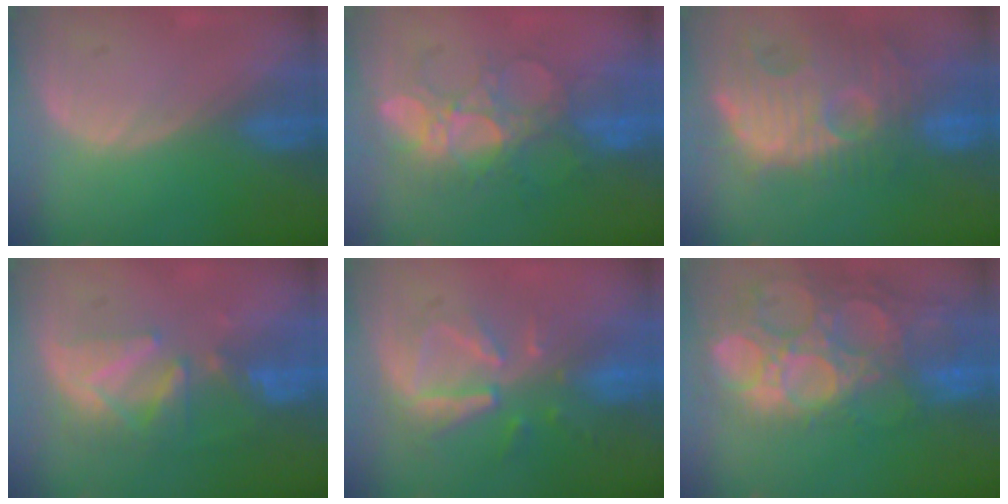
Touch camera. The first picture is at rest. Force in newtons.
{"total": 8.7, "press": 8.4, "slide": 2.4}
{"total": 14.1, "press": 12.4, "slide": 6.7}
{"total": 8.2, "press": 7.4, "slide": 3.5}
{"total": 8.1, "press": 7.4, "slide": 3.2}
{"total": 15.7, "press": 12.9, "slide": 8.9}